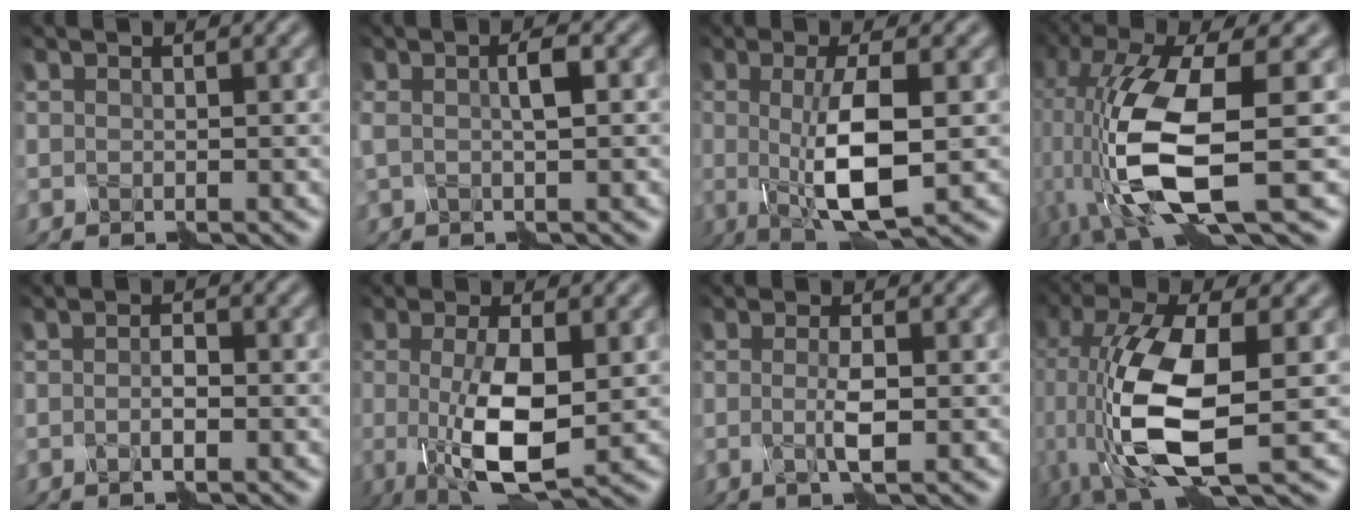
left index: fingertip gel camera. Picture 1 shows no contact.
{"total": 1.8, "force": [0.1, -0.2, 1.8], "torque": [-0.041, 0.004, 0.002]}
{"total": 6.2, "force": [-0.6, 1.2, 6.0], "torque": [-0.124, -0.008, -0.004]}
{"total": 11.9, "force": [-2.3, 4.0, 10.9], "torque": [-0.256, -0.030, -0.035]}
{"total": 1.3, "force": [-0.5, 0.1, 1.2], "torque": [-0.020, -0.007, -0.013]}
{"total": 7.1, "force": [-0.8, 2.0, 6.7], "torque": [-0.145, -0.012, -0.008]}
{"total": 2.3, "force": [-0.5, 0.0, 2.2], "torque": [-0.053, -0.004, -0.006]}
{"total": 11.3, "force": [-1.2, 4.2, 10.4], "torque": [-0.240, -0.013, -0.019]}